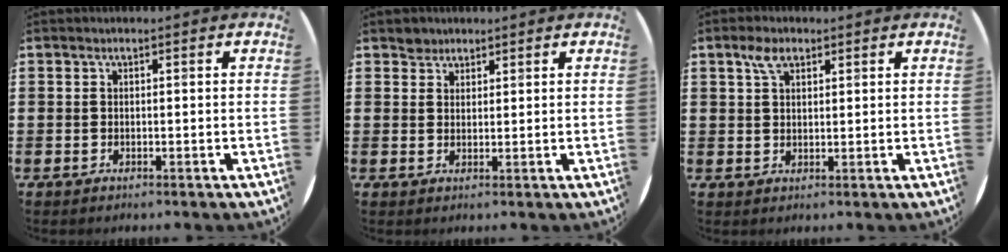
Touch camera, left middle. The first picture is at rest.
{"total": 1.9, "force": [1.7, 0.9, -0.1], "torque": [0.008, -0.001, 0.031]}
{"total": 3.2, "force": [2.1, 1.7, 1.8], "torque": [-0.032, 0.005, 0.037]}